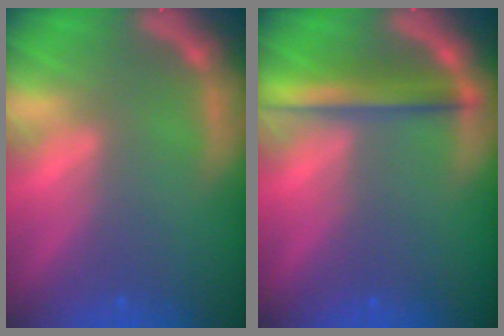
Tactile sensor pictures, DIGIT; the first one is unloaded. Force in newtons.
{"total": 4.0}